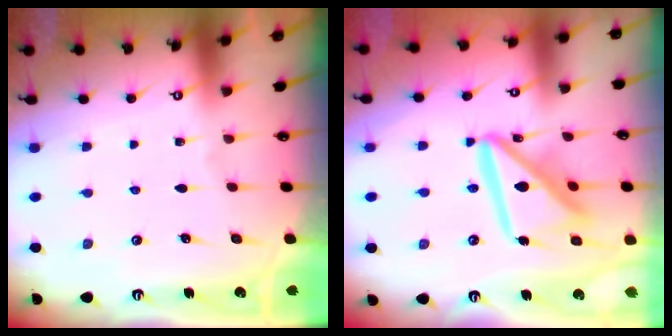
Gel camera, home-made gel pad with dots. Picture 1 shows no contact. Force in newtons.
{"total": 15.4, "press": 15.3, "slide": 1.6}